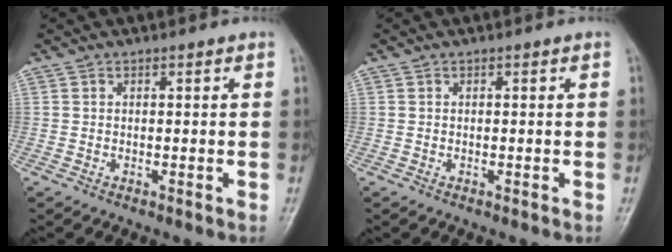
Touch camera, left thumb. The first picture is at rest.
{"total": 0.0}